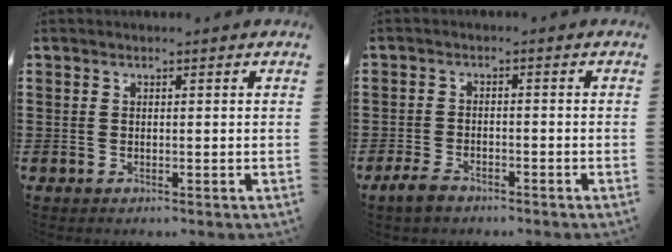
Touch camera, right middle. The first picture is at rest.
{"total": 2.8, "force": [-2.1, 1.2, 1.4], "torque": [-0.039, 0.001, -0.046]}